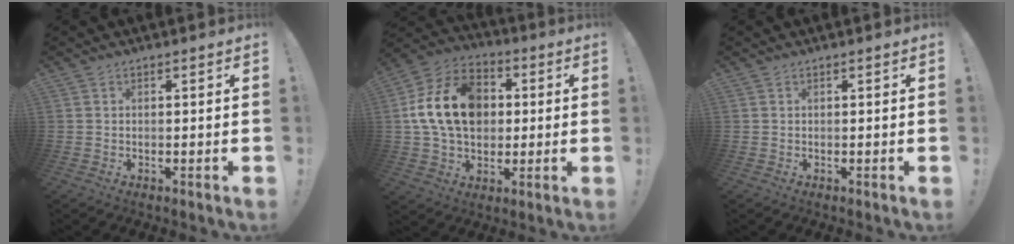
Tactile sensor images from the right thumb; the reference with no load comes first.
{"total": 19.7, "force": [2.9, 14.6, 12.9], "torque": [-0.217, 0.007, 0.059]}
{"total": 0.0}